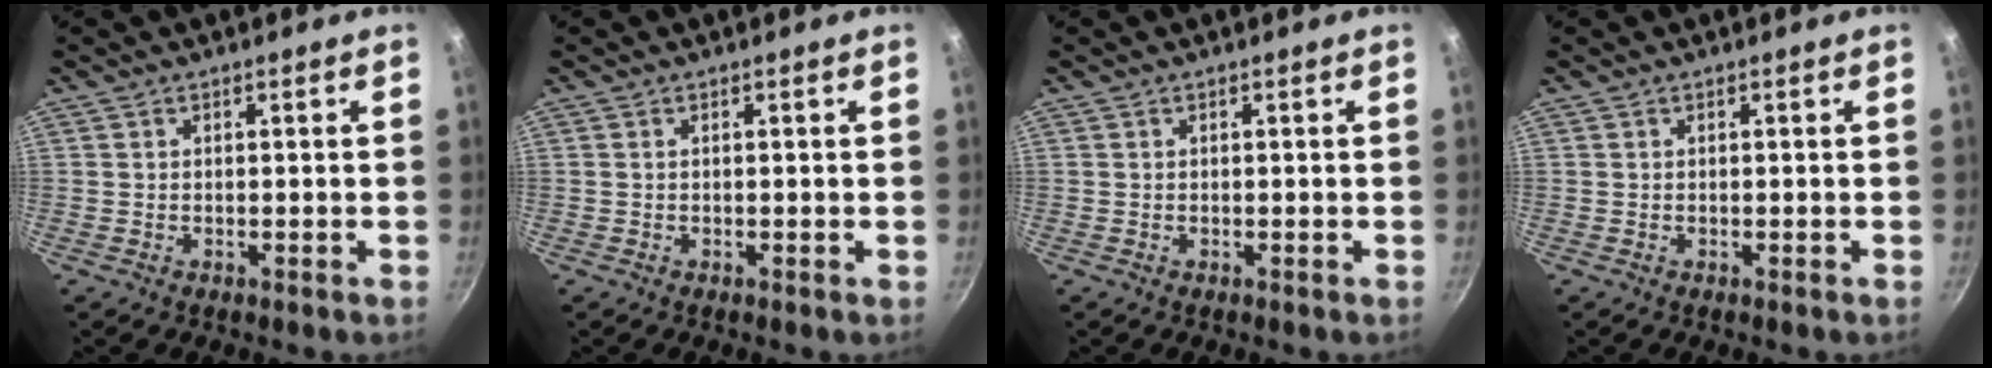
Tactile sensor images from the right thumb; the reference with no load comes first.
{"total": 0.0}
{"total": 0.0}
{"total": 0.0}